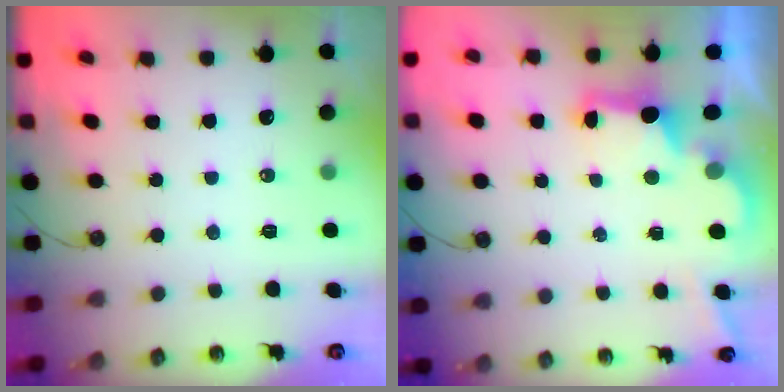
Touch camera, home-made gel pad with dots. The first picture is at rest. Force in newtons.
{"total": 2.9, "press": 2.8, "slide": 0.9}